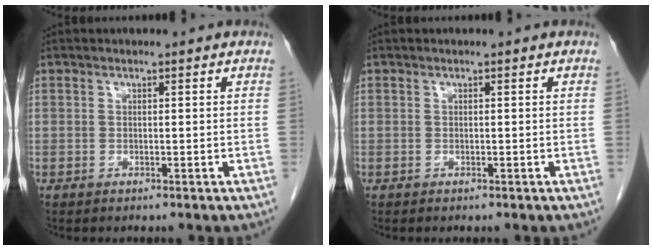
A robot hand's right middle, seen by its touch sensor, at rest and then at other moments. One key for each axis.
{"total": 0.0}